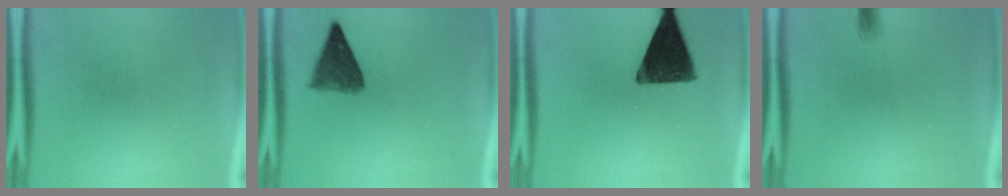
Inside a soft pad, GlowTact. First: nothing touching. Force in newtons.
{"total": 6.5}
{"total": 14.1}
{"total": 1.4}